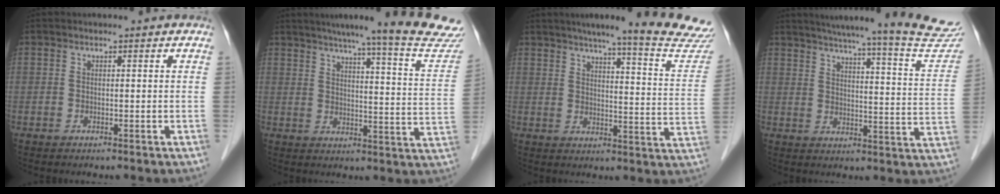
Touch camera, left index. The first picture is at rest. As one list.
[{"total": 23.0, "force": [20.8, -0.4, 9.8], "torque": [-0.135, -0.071, 0.245]}, {"total": 21.1, "force": [19.2, -0.3, 8.8], "torque": [-0.112, -0.078, 0.223]}, {"total": 26.6, "force": [24.3, -0.2, 10.8], "torque": [-0.153, -0.086, 0.288]}]